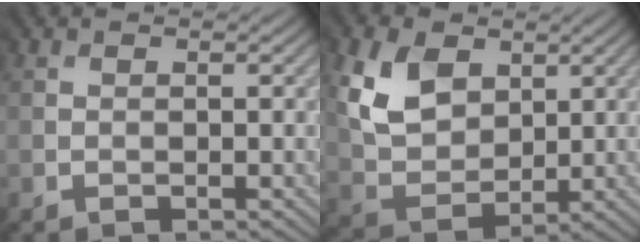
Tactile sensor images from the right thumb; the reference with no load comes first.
{"total": 7.8, "force": [3.5, 5.7, 4.1], "torque": [-0.121, 0.000, 0.066]}